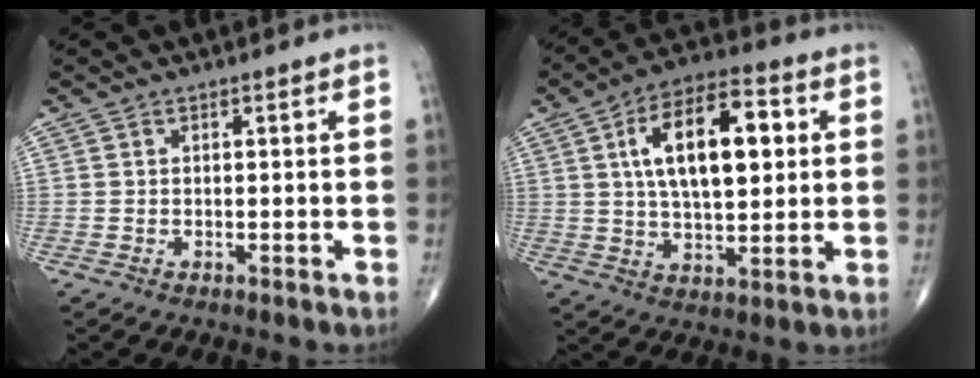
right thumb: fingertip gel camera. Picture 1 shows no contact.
{"total": 16.6, "force": [3.7, 7.9, 14.2], "torque": [-0.218, 0.008, 0.060]}